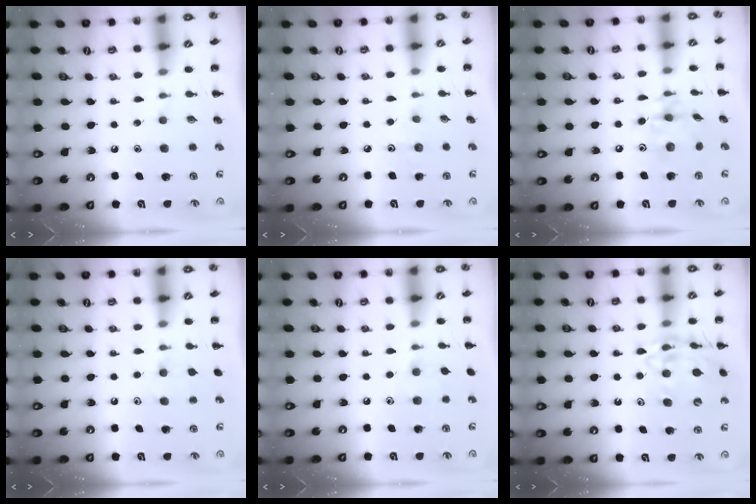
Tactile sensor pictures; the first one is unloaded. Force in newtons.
{"total": 2.9, "press": 2.7, "slide": 1.2}
{"total": 8.7, "press": 8.7, "slide": 0.8}
{"total": 4.9, "press": 4.7, "slide": 1.5}
{"total": 4.3, "press": 4.0, "slide": 1.7}
{"total": 14.3, "press": 14.0, "slide": 2.6}